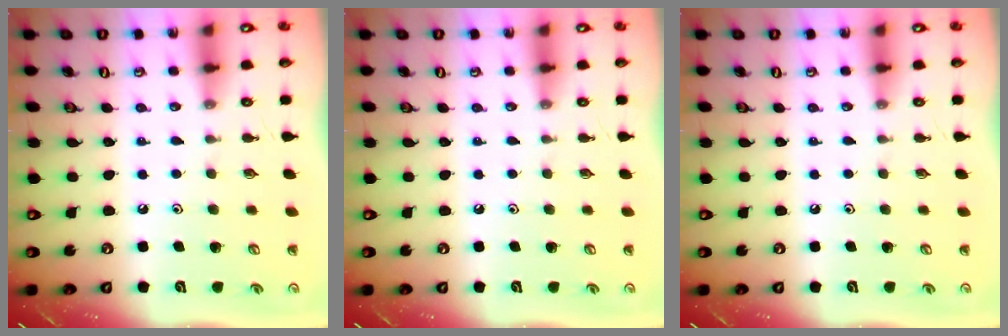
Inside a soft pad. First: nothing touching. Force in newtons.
{"total": 0.0}
{"total": 0.0}